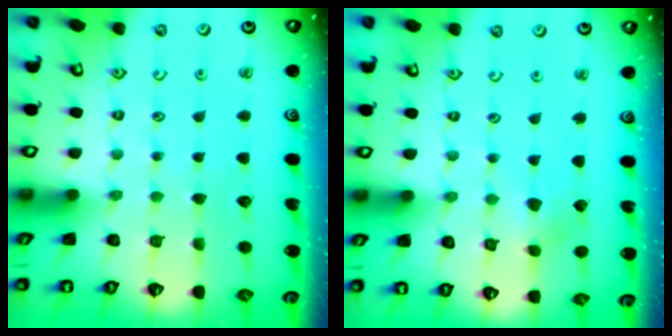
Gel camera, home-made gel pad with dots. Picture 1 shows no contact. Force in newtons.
{"total": 2.8, "press": 2.7, "slide": 0.5}